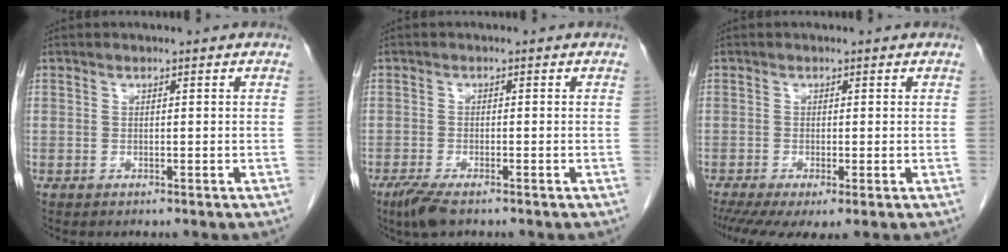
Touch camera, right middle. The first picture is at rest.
{"total": 4.0, "force": [-2.8, 0.8, 2.7], "torque": [-0.057, -0.010, -0.050]}
{"total": 5.9, "force": [-3.5, 1.4, 4.6], "torque": [-0.075, -0.016, -0.062]}